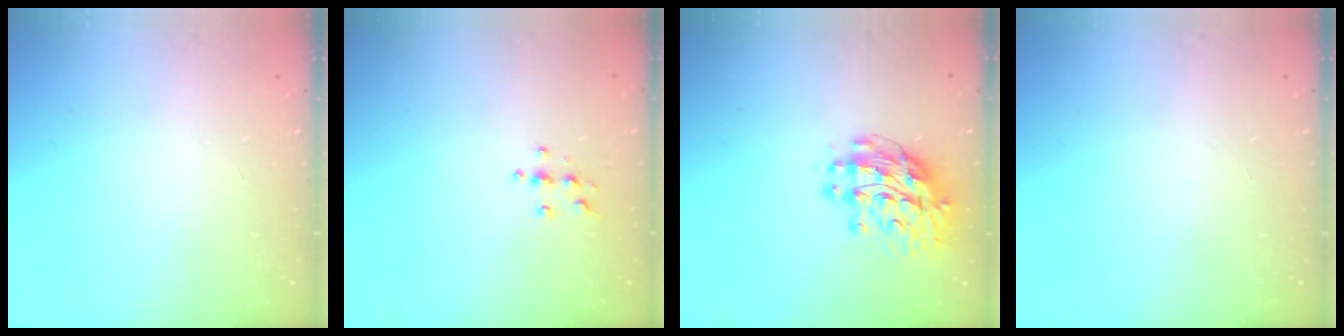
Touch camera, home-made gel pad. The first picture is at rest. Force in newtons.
{"total": 3.9, "press": 3.8, "slide": 0.4}
{"total": 12.2, "press": 12.1, "slide": 1.1}
{"total": 0.0}